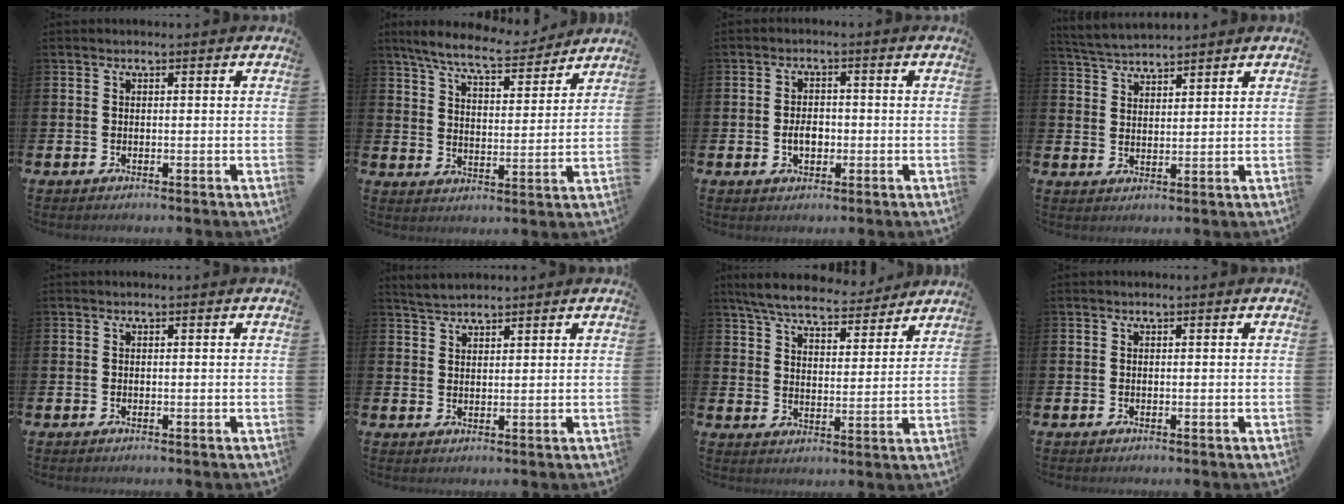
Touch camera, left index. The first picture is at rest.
{"total": 8.0, "force": [7.4, 1.1, 2.8], "torque": [-0.080, -0.039, 0.131]}
{"total": 3.1, "force": [-0.7, 2.1, 2.2], "torque": [-0.026, -0.004, -0.017]}
{"total": 4.0, "force": [4.0, 0.4, 0.3], "torque": [-0.025, -0.016, 0.074]}
{"total": 0.0}
{"total": 2.9, "force": [2.9, 0.5, 0.3], "torque": [-0.011, -0.006, 0.053]}
{"total": 7.0, "force": [6.6, 1.3, 1.9], "torque": [-0.061, -0.035, 0.115]}
{"total": 0.0}